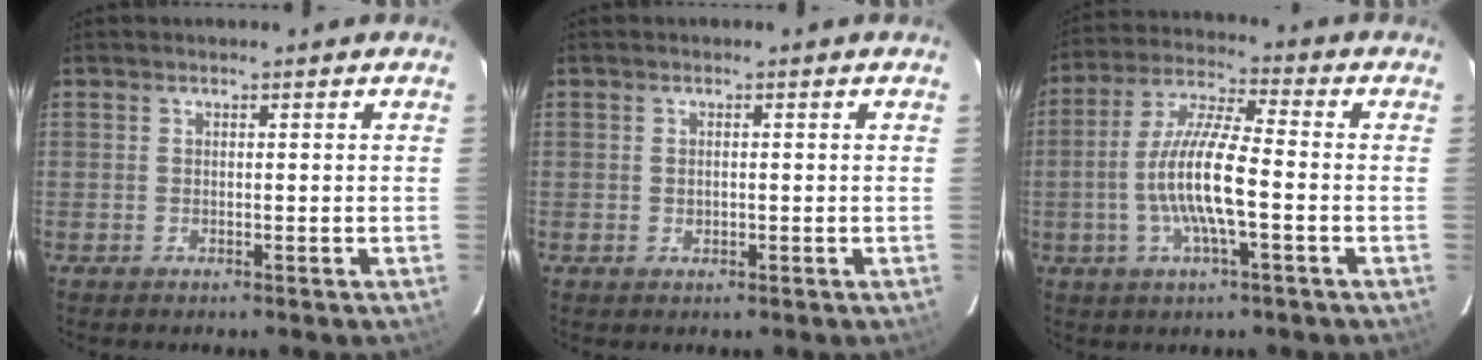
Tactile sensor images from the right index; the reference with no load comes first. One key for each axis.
{"total": 0.9, "fx": -0.1, "fy": 0.8, "fz": 0.6, "tx": -0.008, "ty": 0.000, "tz": -0.001}
{"total": 11.9, "fx": -2.8, "fy": 2.0, "fz": 11.3, "tx": -0.228, "ty": 0.000, "tz": -0.054}